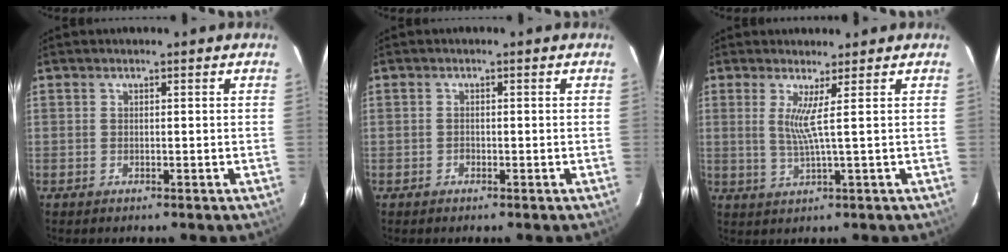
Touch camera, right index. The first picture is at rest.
{"total": 0.9, "force": [-0.5, 0.7, 0.1], "torque": [-0.001, 0.002, -0.008]}
{"total": 3.4, "force": [1.0, -1.3, 3.0], "torque": [-0.053, -0.015, 0.016]}